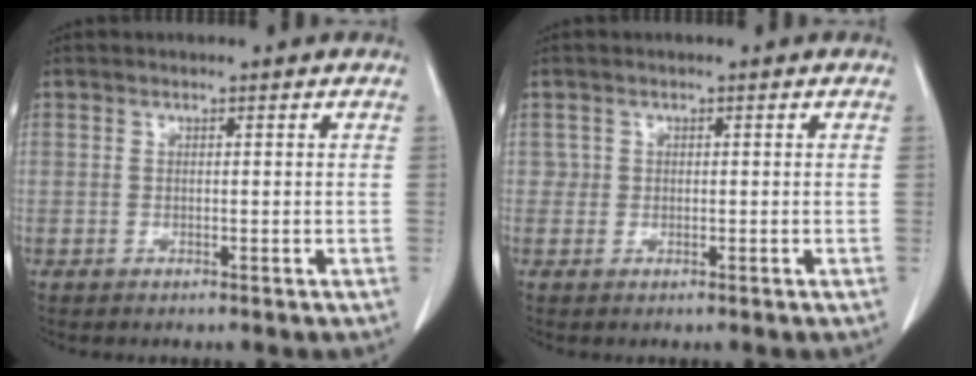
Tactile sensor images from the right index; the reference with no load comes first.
{"total": 0.9, "force": [0.2, 0.9, -0.1], "torque": [0.013, 0.005, -0.002]}